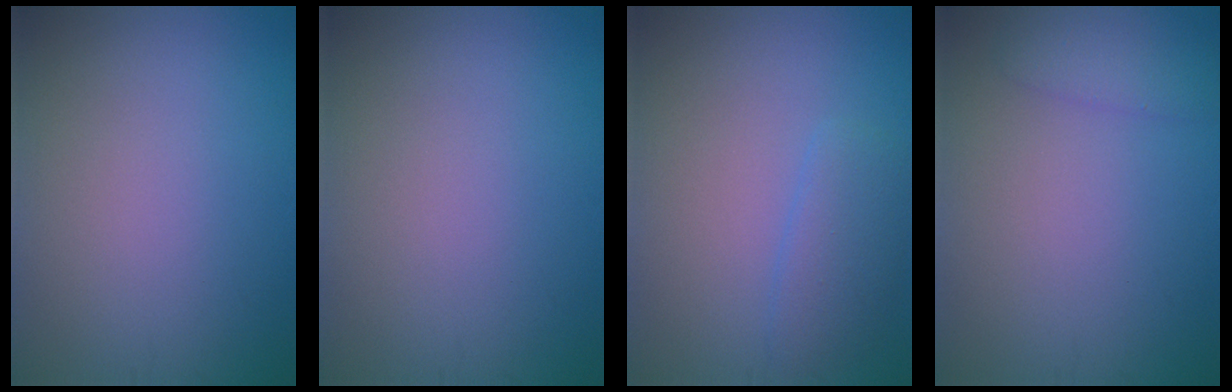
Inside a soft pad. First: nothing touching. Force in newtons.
{"total": 0.0}
{"total": 2.4, "press": 2.3, "slide": 0.1}
{"total": 1.7, "press": 1.6, "slide": 0.2}